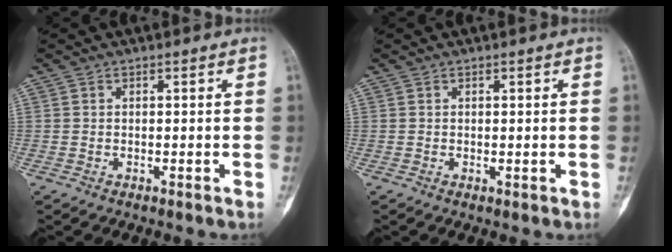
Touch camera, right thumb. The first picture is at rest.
{"total": 0.5, "force": [0.1, 0.3, 0.4], "torque": [-0.002, 0.000, 0.004]}